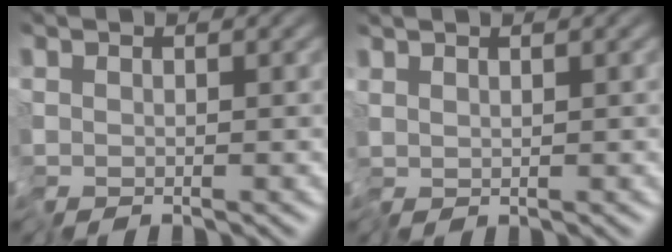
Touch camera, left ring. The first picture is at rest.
{"total": 0.6, "force": [0.3, 0.1, 0.6], "torque": [-0.005, 0.004, 0.006]}